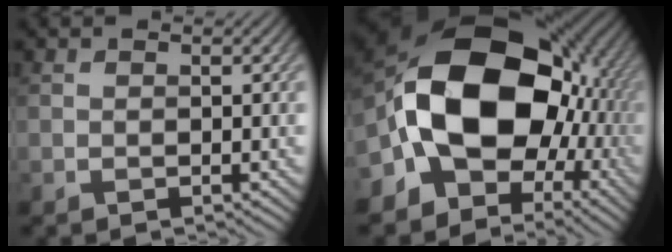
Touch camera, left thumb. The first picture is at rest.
{"total": 19.0, "force": [-1.0, 14.0, 12.7], "torque": [-0.228, 0.004, -0.029]}